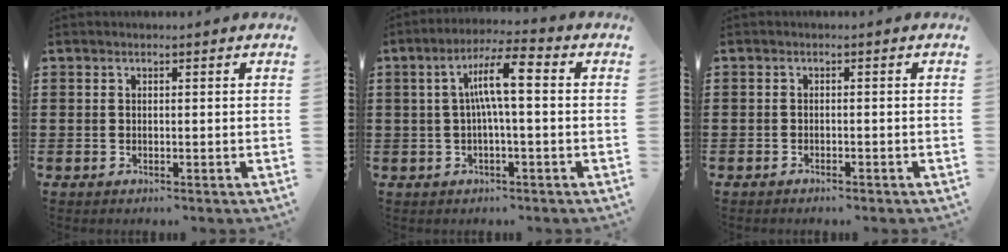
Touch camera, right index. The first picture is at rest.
{"total": 7.4, "force": [0.6, 1.3, 7.2], "torque": [-0.138, 0.009, 0.005]}
{"total": 0.9, "force": [-0.9, 0.1, 0.2], "torque": [-0.007, 0.000, -0.018]}